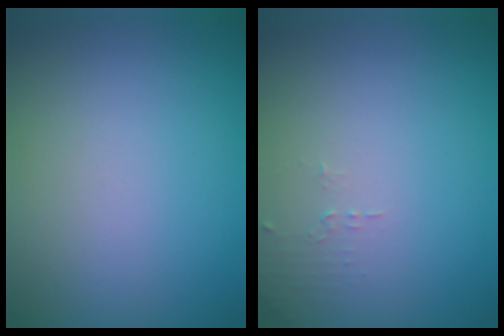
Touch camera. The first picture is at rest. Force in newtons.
{"total": 0.9, "press": 0.9, "slide": 0.3}